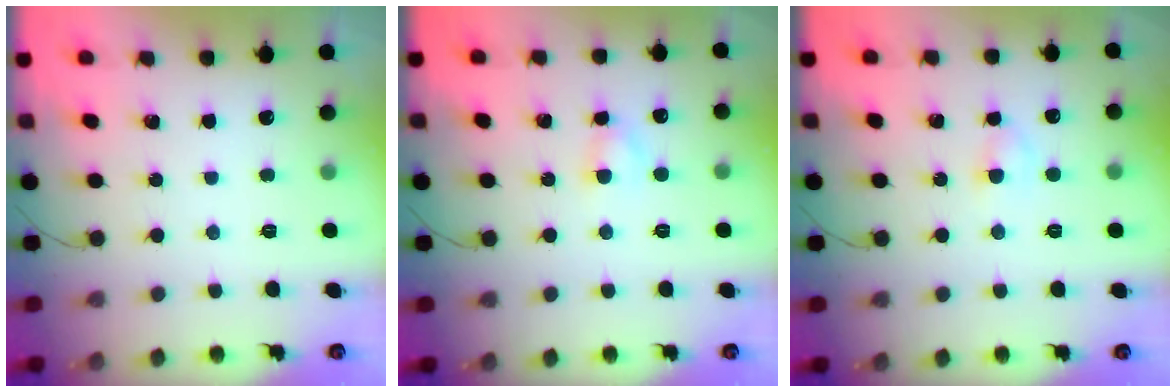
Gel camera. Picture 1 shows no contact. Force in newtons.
{"total": 2.7, "press": 2.5, "slide": 1.0}
{"total": 2.6, "press": 2.4, "slide": 1.1}